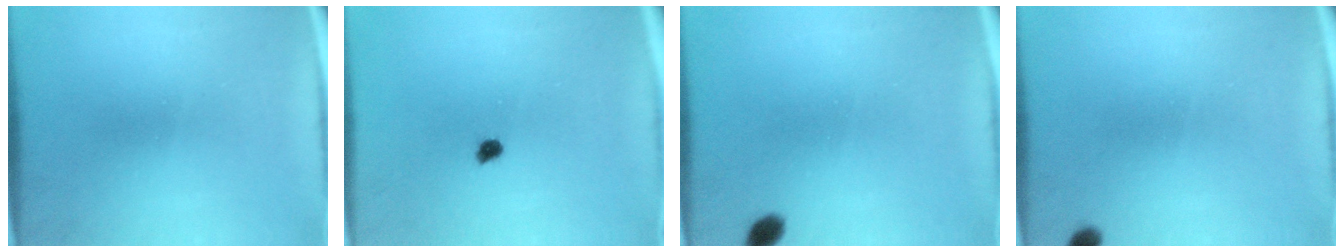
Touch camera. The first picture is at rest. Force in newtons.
{"total": 1.4}
{"total": 2.3}
{"total": 1.5}